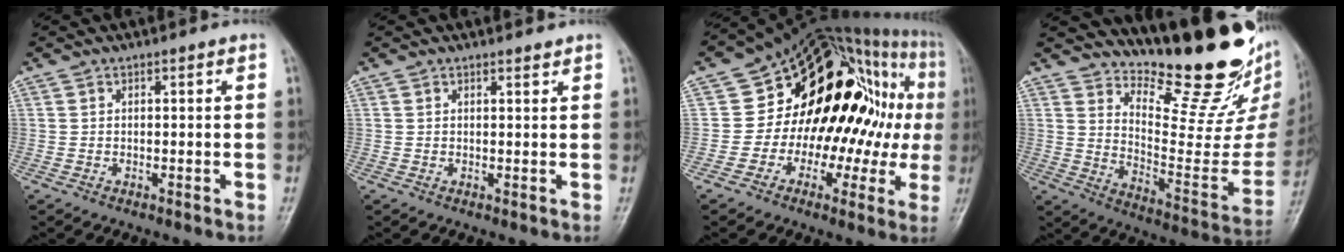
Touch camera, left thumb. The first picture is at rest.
{"total": 0.9, "force": [0.9, 0.1, 0.2], "torque": [-0.003, -0.009, 0.013]}
{"total": 26.1, "force": [1.7, 15.9, 20.7], "torque": [-0.227, 0.048, 0.024]}
{"total": 23.2, "force": [18.1, 6.9, 12.8], "torque": [-0.146, -0.141, 0.261]}